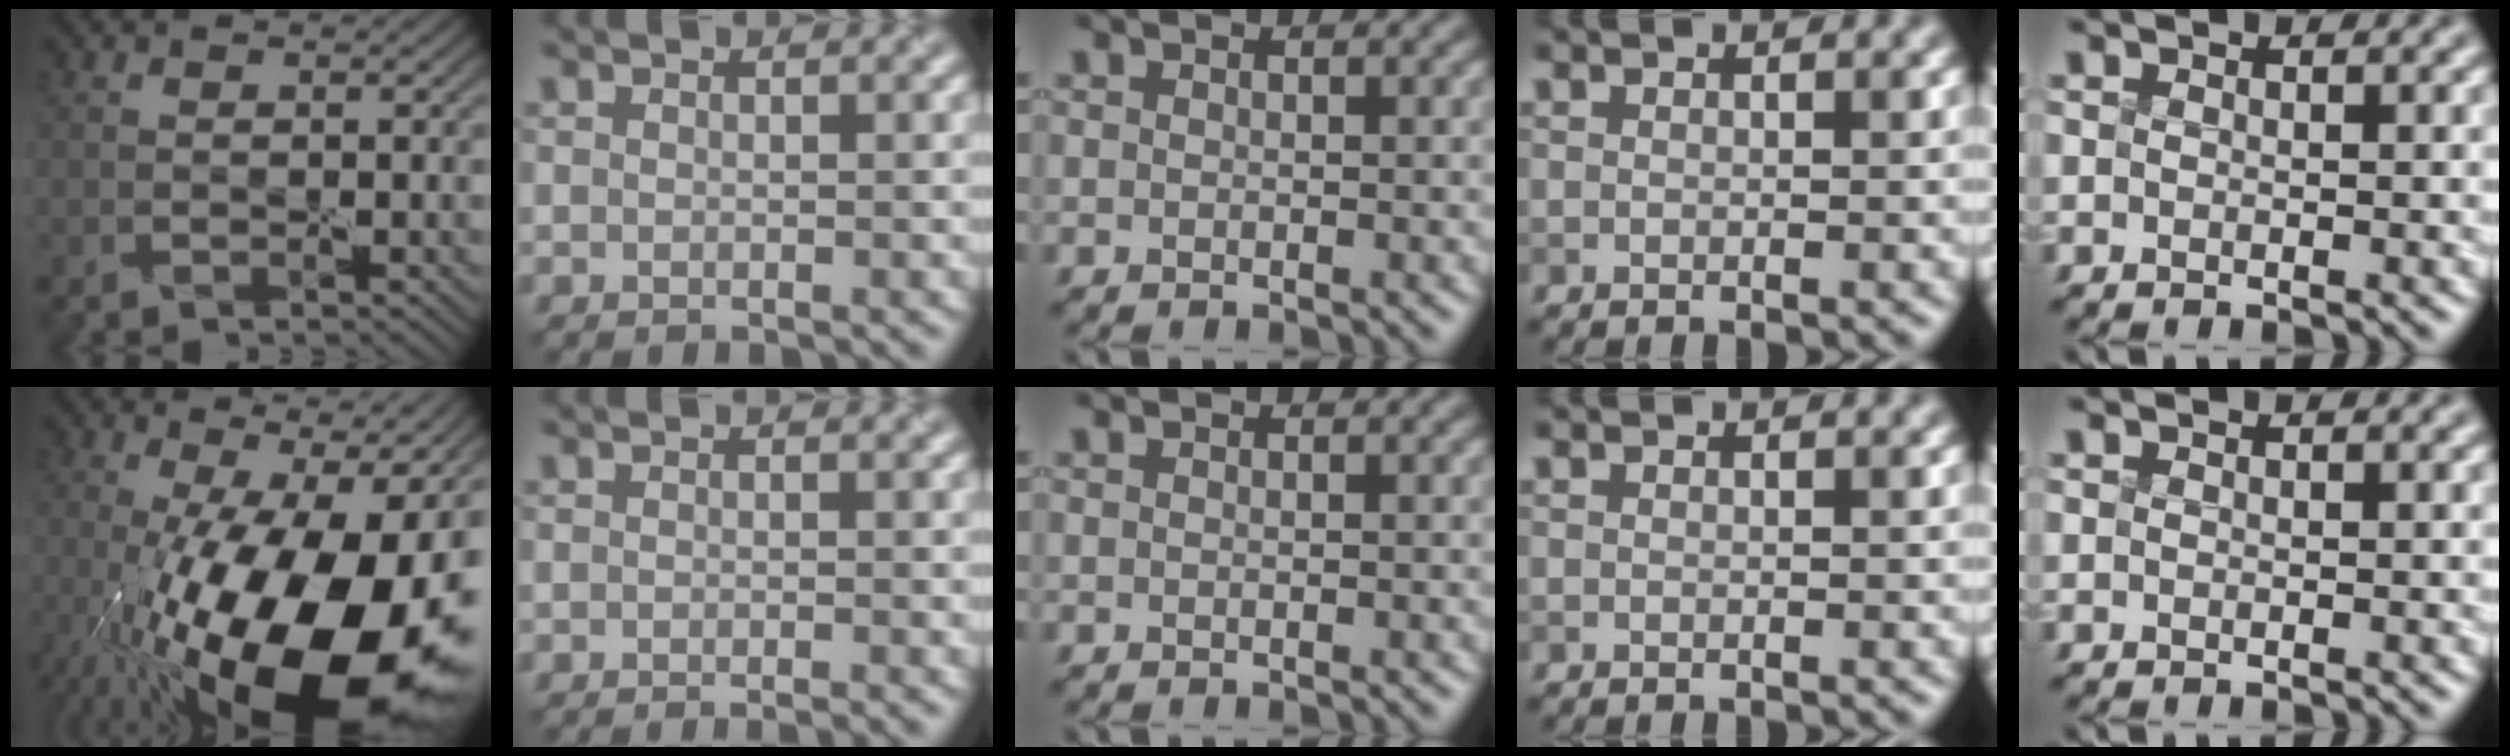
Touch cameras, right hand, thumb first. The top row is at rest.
{"thumb": {"total": 22.0, "force": [-6.1, 8.8, 19.2], "torque": [-0.302, -0.023, -0.088]}, "index": {"total": 1.5, "force": [-0.9, 0.4, 1.2], "torque": [-0.007, -0.003, -0.013]}}